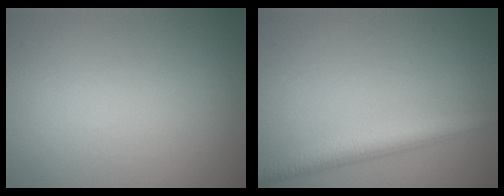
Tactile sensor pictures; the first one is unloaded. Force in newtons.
{"total": 4.0, "press": 4.0, "slide": 0.1}